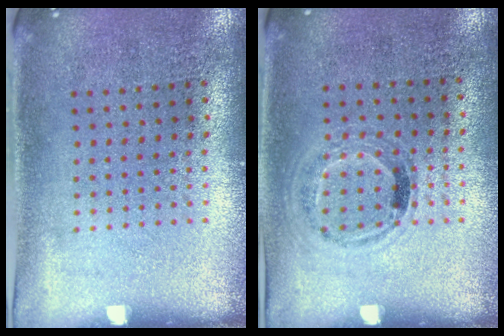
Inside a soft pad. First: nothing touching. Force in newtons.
{"total": 1.0, "press": 0.8, "slide": 0.7}